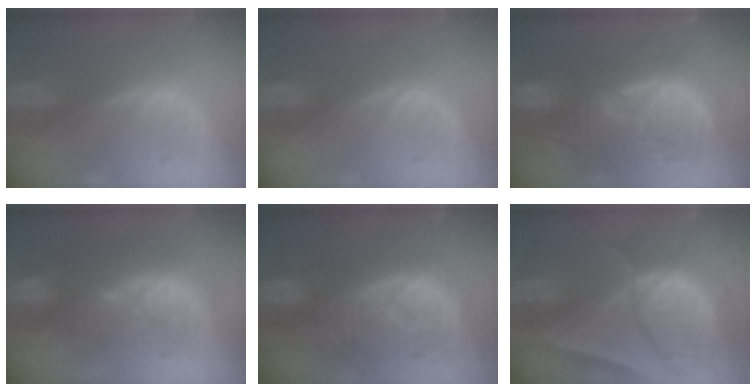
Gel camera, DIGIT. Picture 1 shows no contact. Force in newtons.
{"total": 0.0}
{"total": 13.5, "press": 12.5, "slide": 5.0}
{"total": 9.6, "press": 9.2, "slide": 2.8}
{"total": 10.8, "press": 9.7, "slide": 4.8}
{"total": 10.6, "press": 8.9, "slide": 5.8}